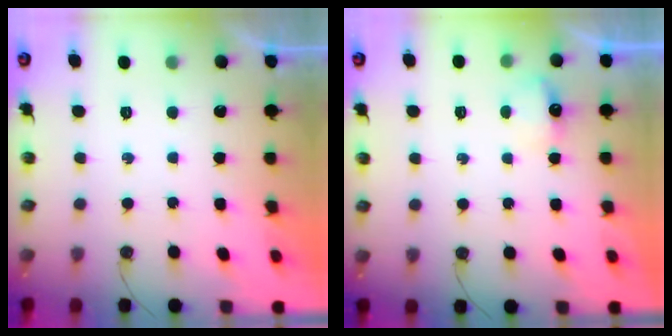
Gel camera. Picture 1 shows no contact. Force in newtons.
{"total": 4.0, "press": 3.9, "slide": 0.7}